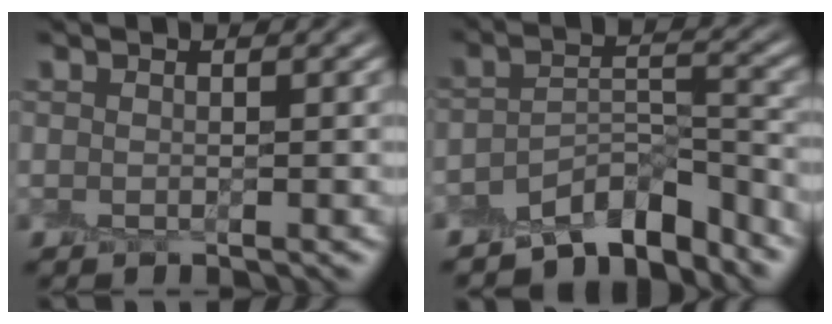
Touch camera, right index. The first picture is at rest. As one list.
[{"total": 5.3, "force": [-4.5, 1.6, 2.3], "torque": [-0.024, 0.004, -0.083]}]